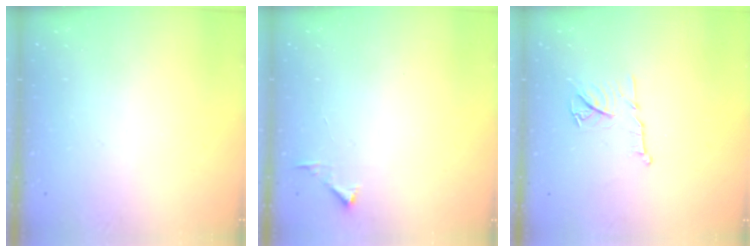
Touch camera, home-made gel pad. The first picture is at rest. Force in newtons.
{"total": 2.8, "press": 2.8, "slide": 0.3}
{"total": 11.0, "press": 11.0, "slide": 0.1}